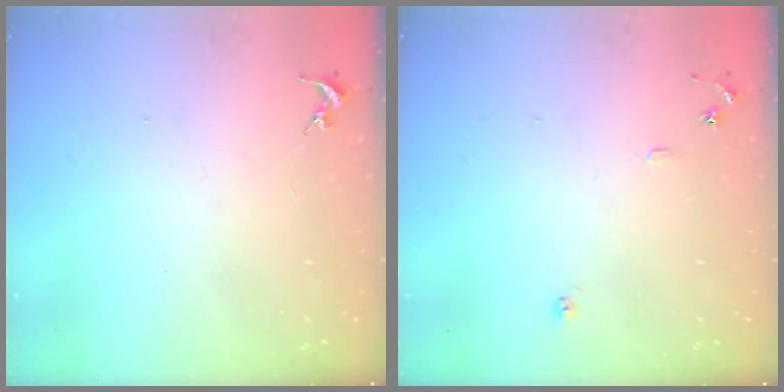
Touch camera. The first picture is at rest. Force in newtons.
{"total": 6.9, "press": 6.9, "slide": 0.7}